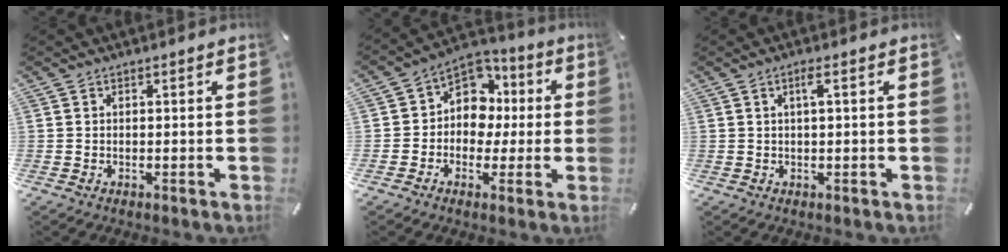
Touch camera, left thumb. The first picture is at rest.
{"total": 10.7, "force": [0.9, 9.7, 4.5], "torque": [-0.086, -0.002, 0.021]}
{"total": 2.4, "force": [0.8, 0.4, 2.3], "torque": [-0.046, 0.004, 0.011]}